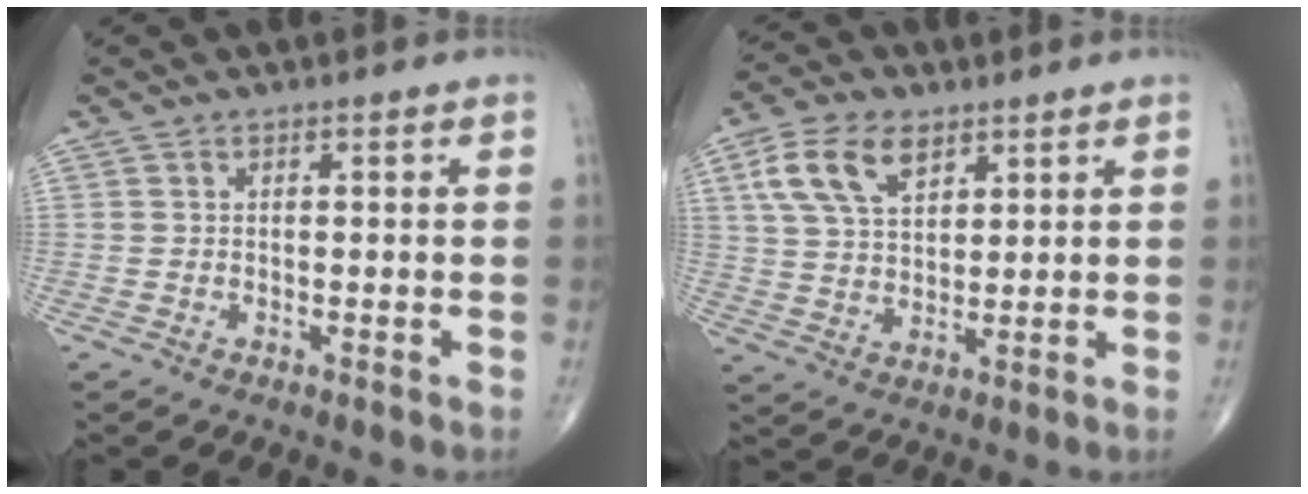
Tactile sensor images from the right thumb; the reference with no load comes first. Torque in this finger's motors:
{"motor_torque": [0.11, 0.21, 0.20, -0.09, 0.24]}